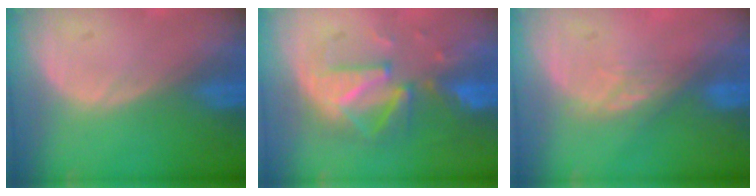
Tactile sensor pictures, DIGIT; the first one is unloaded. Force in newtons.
{"total": 8.4, "press": 8.4, "slide": 0.9}
{"total": 3.0, "press": 2.6, "slide": 1.5}